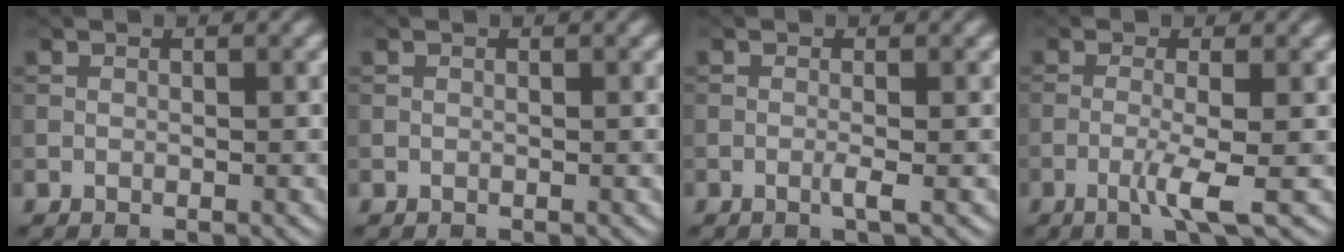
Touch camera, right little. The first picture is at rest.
{"total": 0.0}
{"total": 1.1, "force": [-0.3, 0.1, 1.1], "torque": [-0.022, -0.001, -0.010]}
{"total": 3.2, "force": [-1.2, 0.2, 3.0], "torque": [-0.056, 0.004, -0.032]}